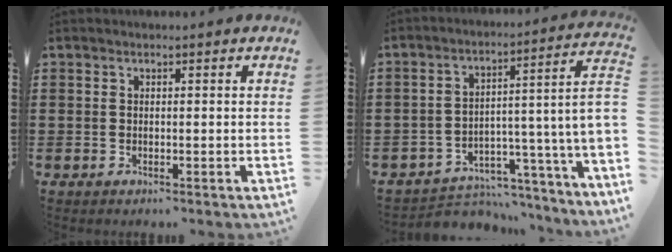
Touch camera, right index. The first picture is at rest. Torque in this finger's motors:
{"motor_torque": [0.37, -0.15, 0.30, 0.09]}